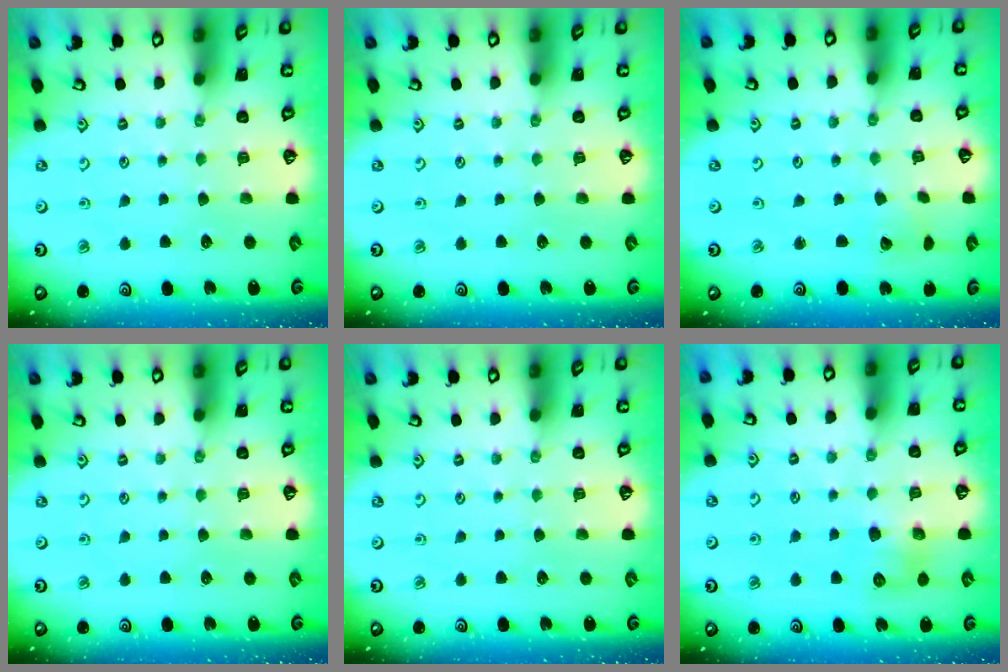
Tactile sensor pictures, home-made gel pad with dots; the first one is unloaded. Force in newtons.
{"total": 0.0}
{"total": 2.2, "press": 2.2, "slide": 0.2}
{"total": 0.0}
{"total": 0.0}
{"total": 7.6, "press": 7.5, "slide": 0.3}